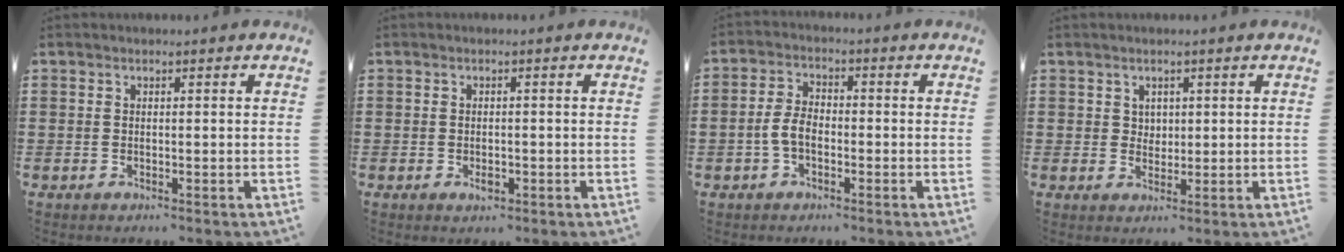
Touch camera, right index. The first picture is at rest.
{"total": 1.6, "force": [-0.6, 1.0, 1.0], "torque": [-0.020, 0.000, -0.011]}
{"total": 4.3, "force": [-1.3, 2.5, 3.3], "torque": [-0.081, 0.000, -0.031]}
{"total": 2.0, "force": [1.1, 1.7, 0.4], "torque": [-0.014, 0.008, 0.020]}